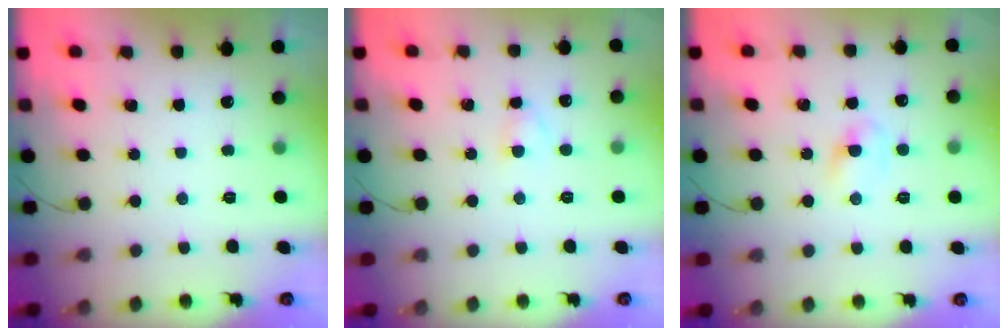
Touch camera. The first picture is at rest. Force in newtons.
{"total": 2.6, "press": 2.3, "slide": 1.0}
{"total": 4.0, "press": 3.7, "slide": 1.5}